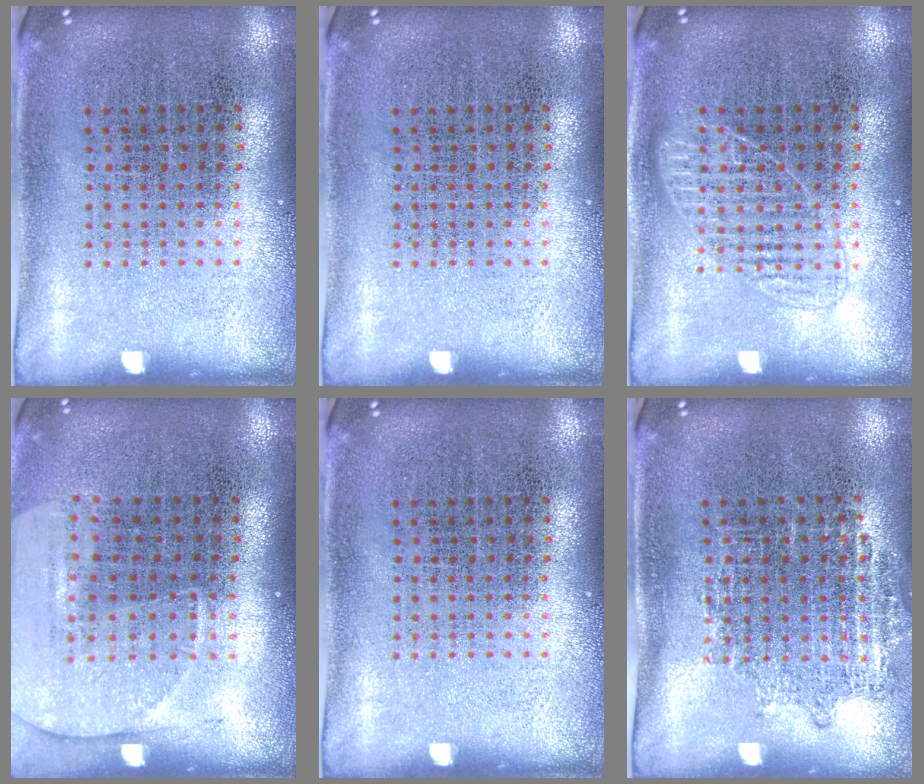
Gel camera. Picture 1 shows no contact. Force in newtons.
{"total": 0.0}
{"total": 1.8, "press": 1.8, "slide": 0.3}
{"total": 1.4, "press": 1.3, "slide": 0.4}
{"total": 0.0}
{"total": 0.9, "press": 0.8, "slide": 0.3}